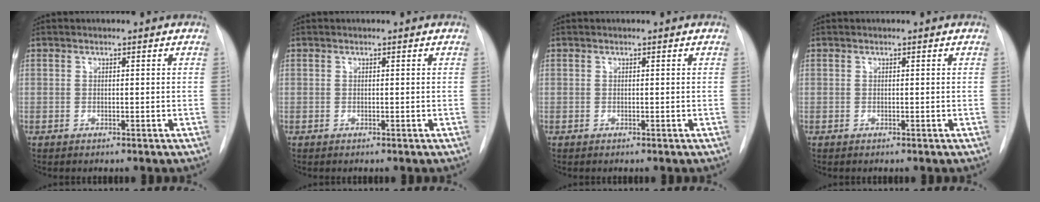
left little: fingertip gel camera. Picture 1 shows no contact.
{"total": 0.0}
{"total": 0.0}
{"total": 0.0}